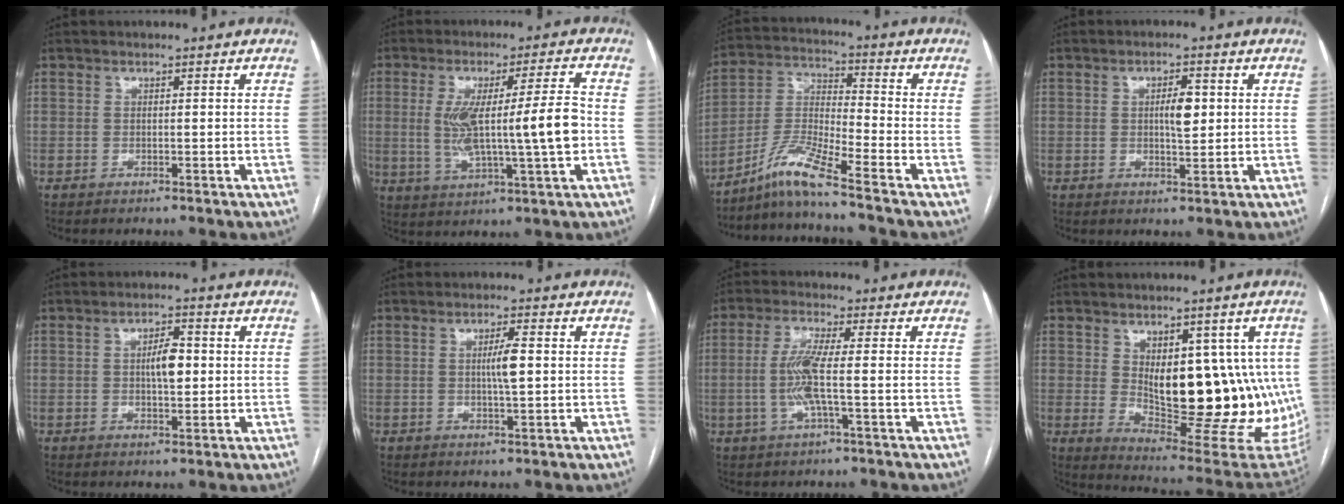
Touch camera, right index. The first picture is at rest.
{"total": 12.2, "force": [-0.4, 0.8, 12.2], "torque": [-0.218, 0.010, 0.000]}
{"total": 8.3, "force": [-6.7, -1.5, 4.5], "torque": [-0.104, -0.009, -0.132]}
{"total": 3.9, "force": [0.6, 1.2, 3.7], "torque": [-0.061, 0.002, 0.011]}
{"total": 4.6, "force": [0.4, 1.6, 4.3], "torque": [-0.075, 0.006, 0.008]}
{"total": 3.6, "force": [0.3, 0.2, 3.6], "torque": [-0.065, -0.002, 0.005]}
{"total": 6.3, "force": [-0.9, 0.1, 6.3], "torque": [-0.133, -0.001, -0.021]}
{"total": 19.7, "force": [1.1, 7.8, 18.0], "torque": [-0.205, -0.009, 0.045]}